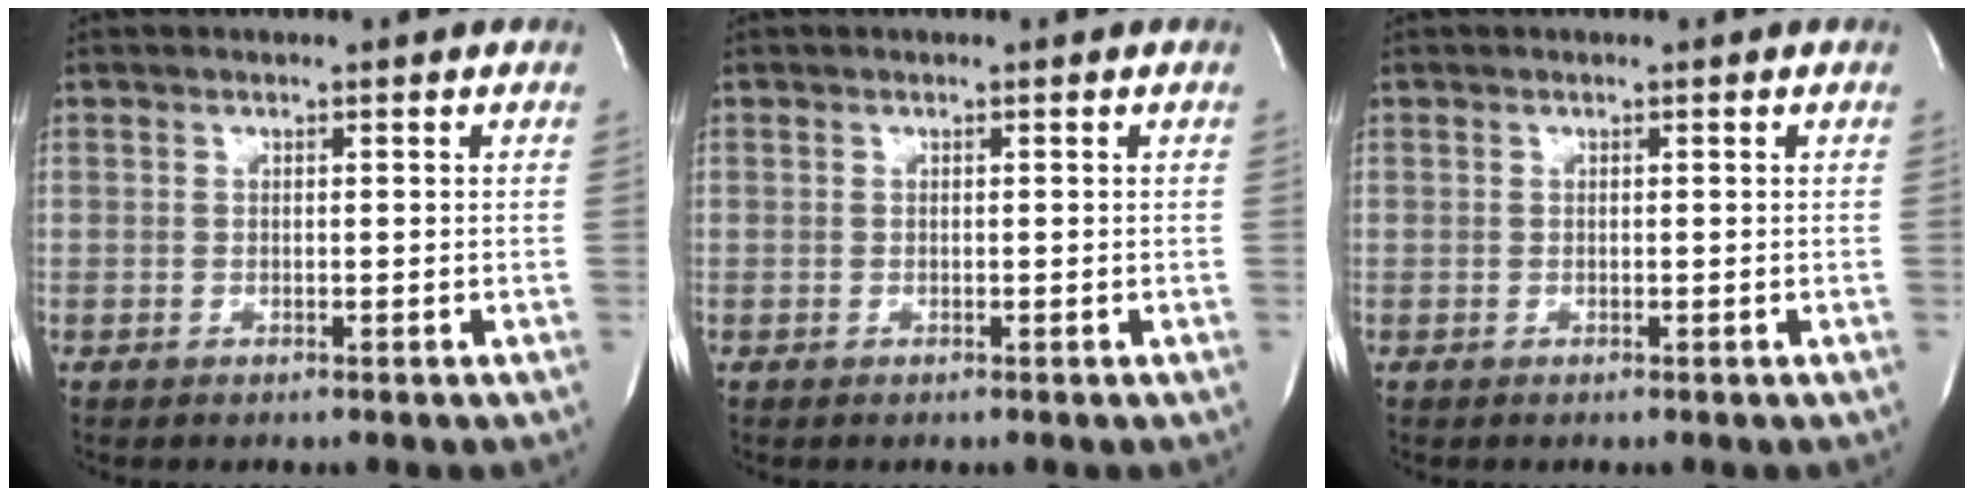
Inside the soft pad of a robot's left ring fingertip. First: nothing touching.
{"total": 0.0}
{"total": 0.0}